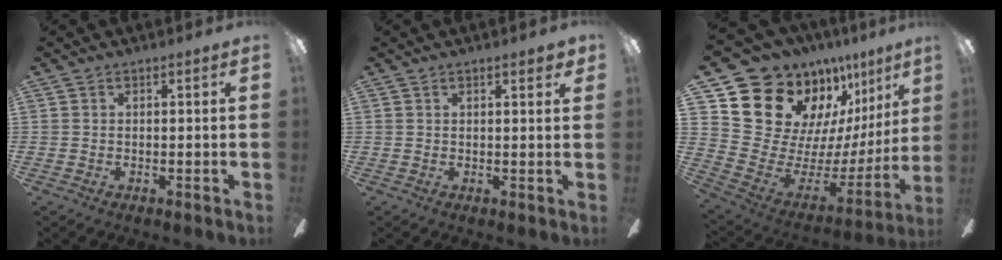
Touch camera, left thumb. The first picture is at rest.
{"total": 2.7, "force": [1.7, 0.5, 2.0], "torque": [-0.028, -0.005, 0.026]}
{"total": 20.2, "force": [15.9, 10.5, 6.7], "torque": [-0.133, -0.129, 0.311]}